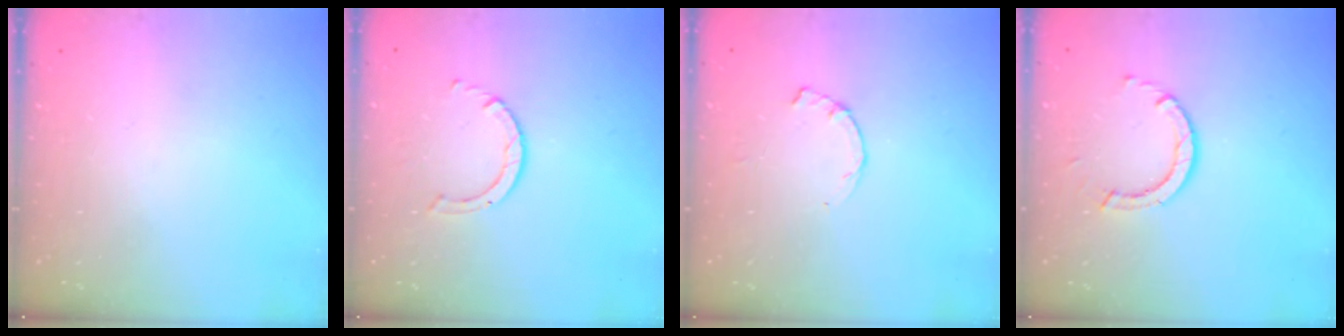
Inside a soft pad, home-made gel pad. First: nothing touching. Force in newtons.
{"total": 1.4, "press": 1.4, "slide": 0.2}
{"total": 1.2, "press": 1.1, "slide": 0.3}
{"total": 3.2, "press": 3.2, "slide": 0.0}